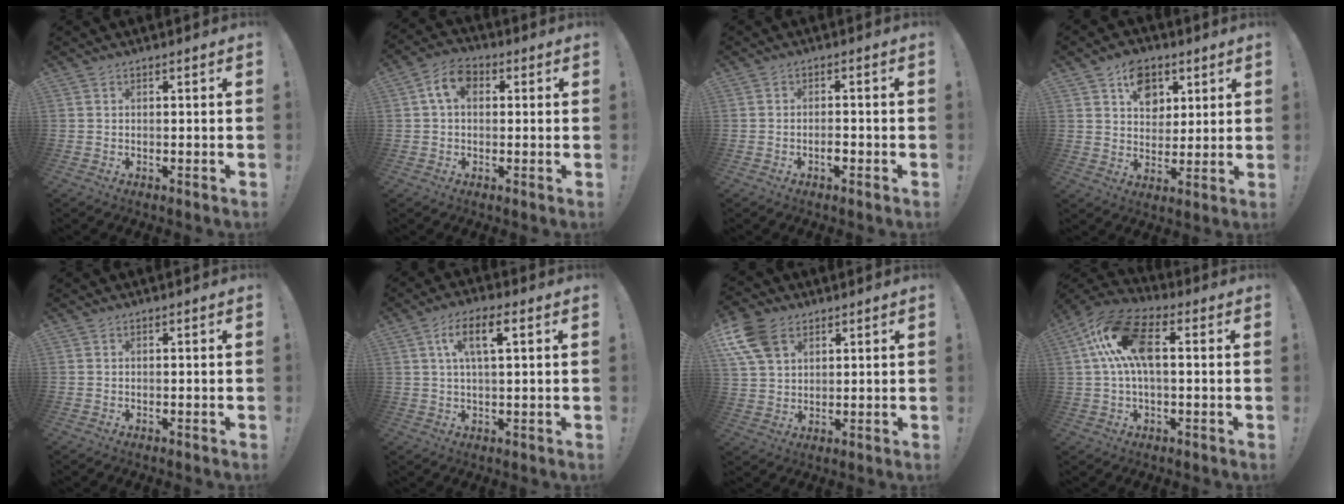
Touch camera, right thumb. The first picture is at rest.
{"total": 7.5, "force": [1.6, 5.1, 5.4], "torque": [-0.096, 0.018, 0.033]}
{"total": 2.0, "force": [-1.1, 0.7, 1.5], "torque": [-0.023, 0.002, -0.018]}
{"total": 10.3, "force": [5.0, 7.9, 4.5], "torque": [-0.049, -0.024, 0.092]}
{"total": 0.0}
{"total": 7.7, "force": [2.6, 2.2, 6.9], "torque": [-0.118, 0.002, 0.042]}
{"total": 11.5, "force": [5.5, 7.9, 6.4], "torque": [-0.122, -0.016, 0.109]}
{"total": 15.5, "force": [2.4, 8.0, 13.0], "torque": [-0.237, 0.010, 0.042]}